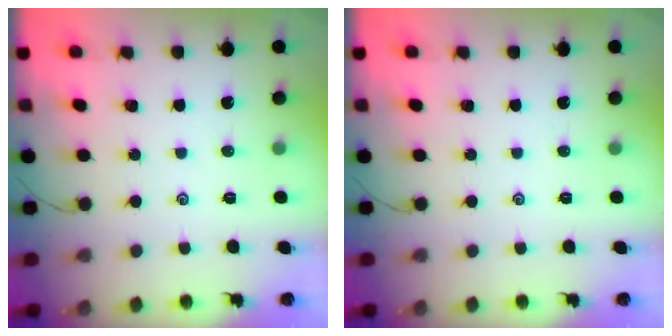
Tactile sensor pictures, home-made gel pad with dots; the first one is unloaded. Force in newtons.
{"total": 0.0}